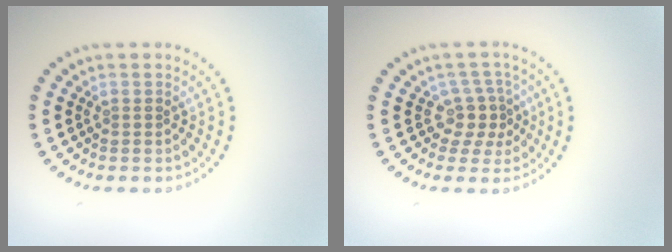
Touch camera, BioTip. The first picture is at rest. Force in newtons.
{"total": 2.7, "press": 1.9, "slide": 1.8}